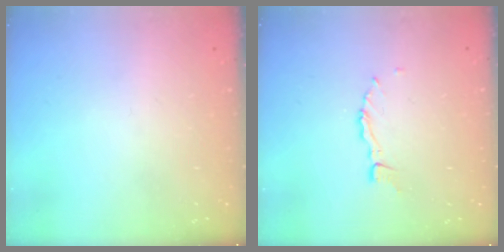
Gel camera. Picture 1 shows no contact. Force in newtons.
{"total": 4.4, "press": 4.3, "slide": 0.4}